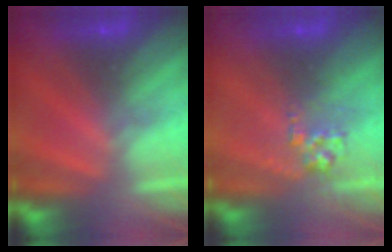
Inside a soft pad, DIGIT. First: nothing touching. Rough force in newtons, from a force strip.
{"total": 2.8}